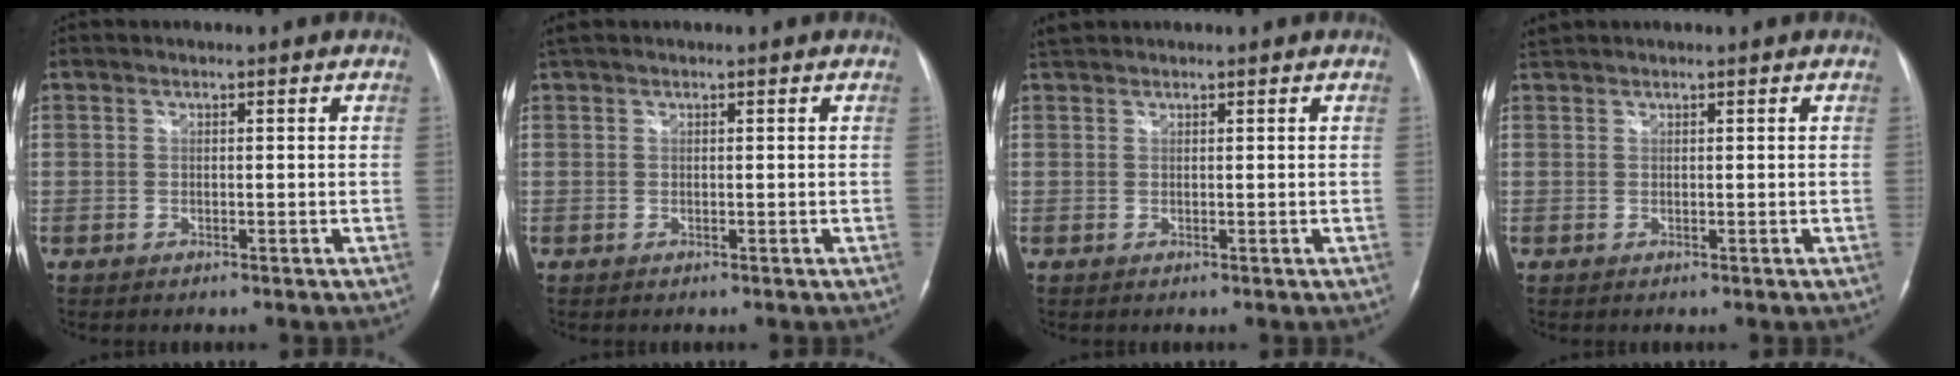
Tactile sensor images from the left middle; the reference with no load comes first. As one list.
[{"total": 1.3, "force": [1.1, 0.3, 0.7], "torque": [-0.022, 0.027, 0.024]}, {"total": 1.7, "force": [1.6, 0.4, 0.3], "torque": [-0.015, 0.019, 0.034]}, {"total": 1.0, "force": [1.0, 0.0, 0.0], "torque": [-0.012, 0.015, 0.028]}]